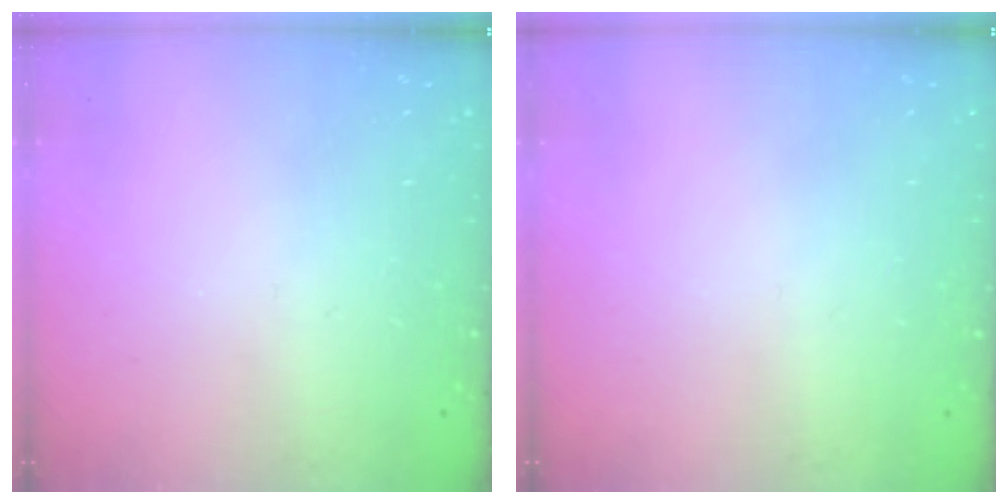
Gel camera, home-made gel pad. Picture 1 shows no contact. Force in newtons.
{"total": 0.0}